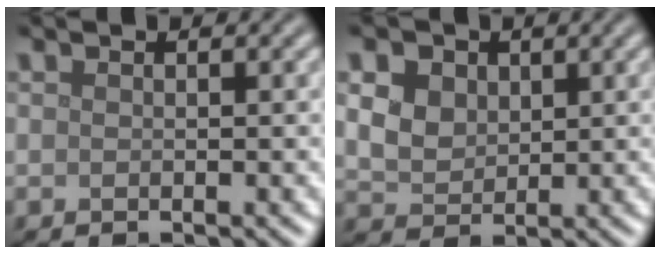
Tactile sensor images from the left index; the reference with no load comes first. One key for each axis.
{"total": 8.6, "fx": 3.7, "fy": 6.4, "fz": 4.3, "tx": -0.095, "ty": 0.034, "tz": 0.046}